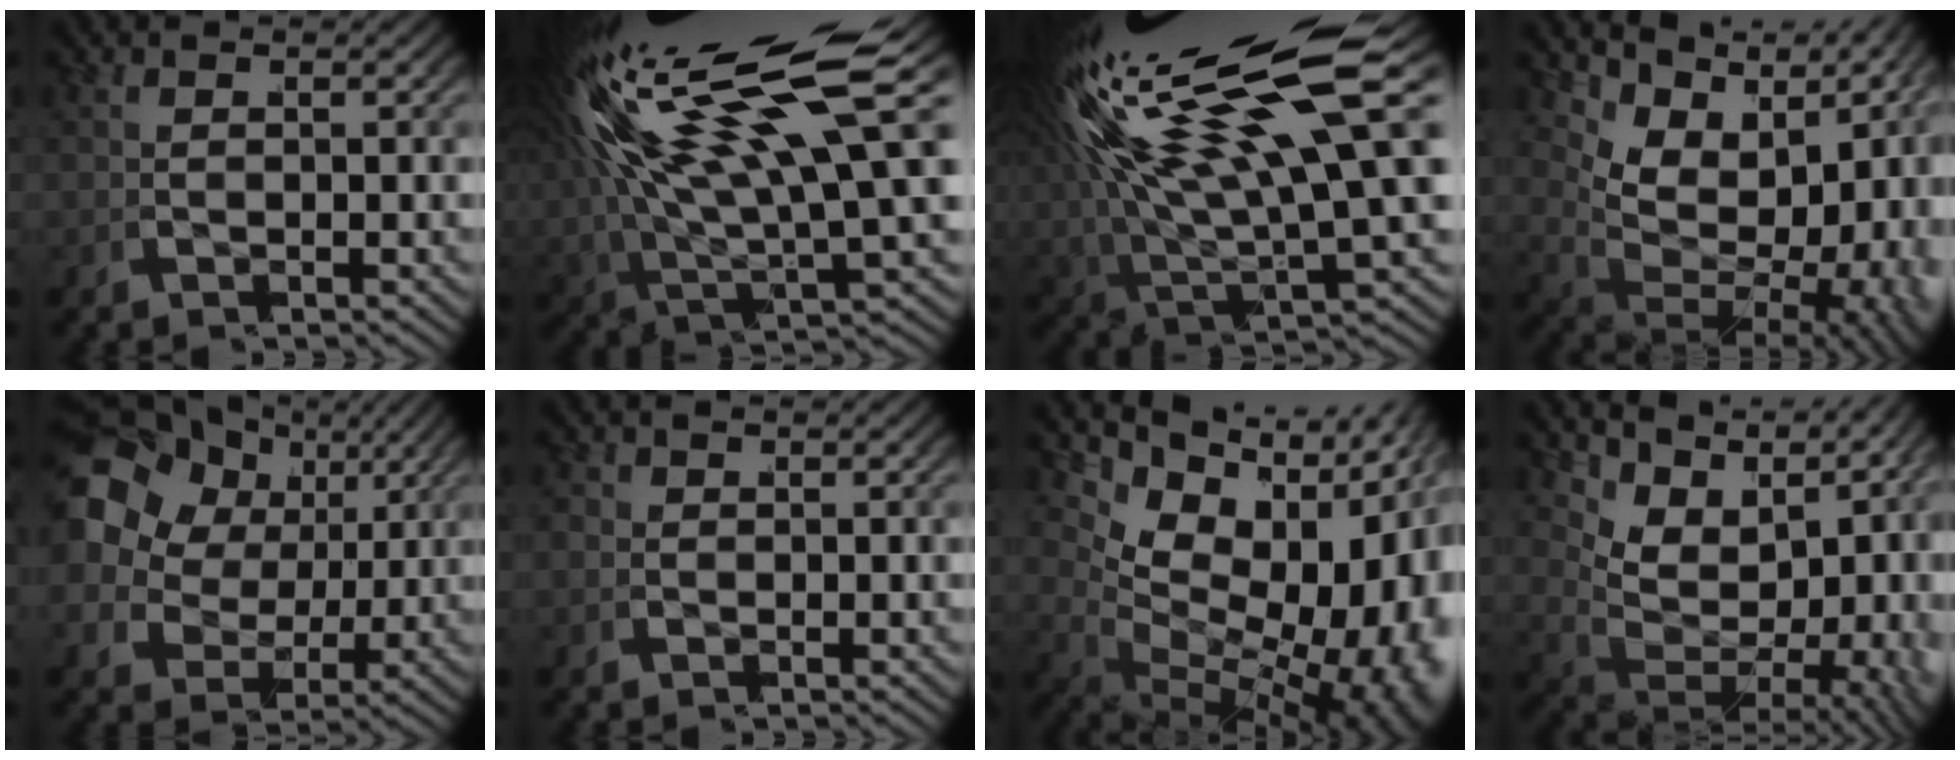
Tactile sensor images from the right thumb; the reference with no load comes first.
{"total": 11.8, "force": [1.9, 5.6, 10.2], "torque": [-0.192, 0.004, 0.039]}
{"total": 13.3, "force": [1.7, 6.6, 11.4], "torque": [-0.210, -0.004, 0.039]}
{"total": 16.4, "force": [0.1, 11.2, 12.0], "torque": [-0.207, -0.034, 0.022]}
{"total": 9.7, "force": [2.4, 8.0, 4.9], "torque": [-0.124, -0.014, 0.038]}
{"total": 1.4, "force": [-0.3, 1.3, -0.2], "torque": [-0.004, -0.002, -0.009]}
{"total": 19.3, "force": [0.5, 12.6, 14.6], "torque": [-0.232, -0.017, 0.016]}
{"total": 12.5, "force": [0.7, 8.6, 9.1], "torque": [-0.158, -0.023, 0.023]}